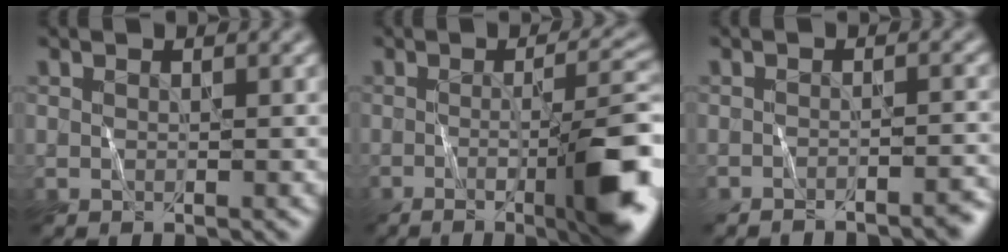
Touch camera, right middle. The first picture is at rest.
{"total": 9.0, "force": [-2.5, 1.8, 8.5], "torque": [-0.096, 0.007, -0.042]}
{"total": 2.4, "force": [-2.3, 0.2, 0.7], "torque": [0.003, 0.002, -0.038]}